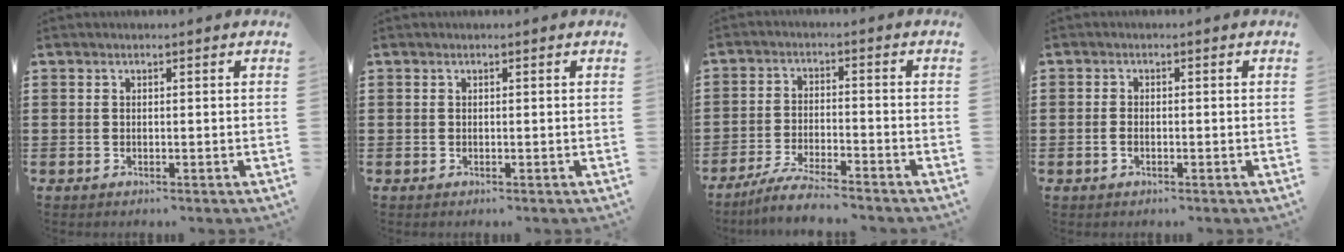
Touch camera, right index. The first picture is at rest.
{"total": 0.0}
{"total": 5.0, "force": [-4.7, -0.1, 1.7], "torque": [-0.043, -0.010, -0.094]}
{"total": 1.2, "force": [-0.5, 0.6, 0.9], "torque": [-0.019, 0.000, -0.009]}